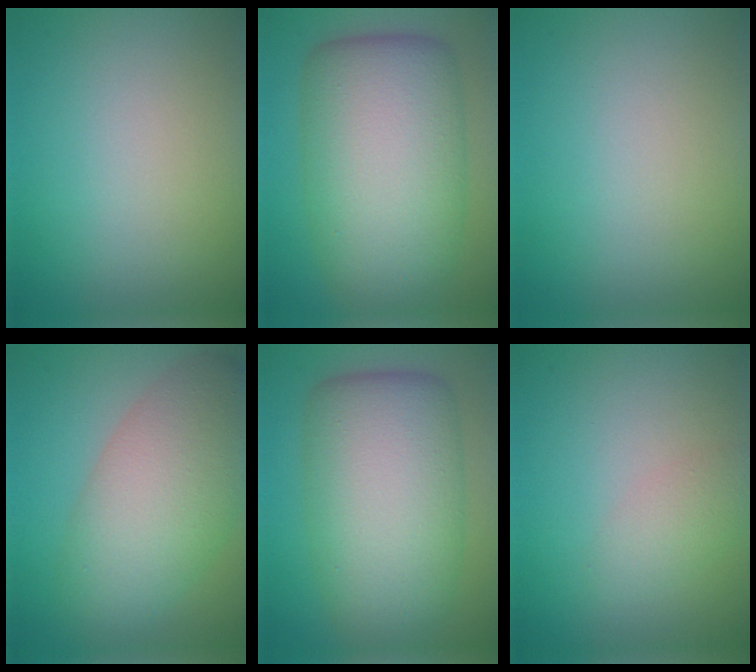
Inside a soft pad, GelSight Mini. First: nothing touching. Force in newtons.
{"total": 12.8, "press": 12.8, "slide": 0.0}
{"total": 0.0}
{"total": 8.5, "press": 8.5, "slide": 0.2}
{"total": 11.4, "press": 11.4, "slide": 0.1}
{"total": 1.8, "press": 1.8, "slide": 0.0}